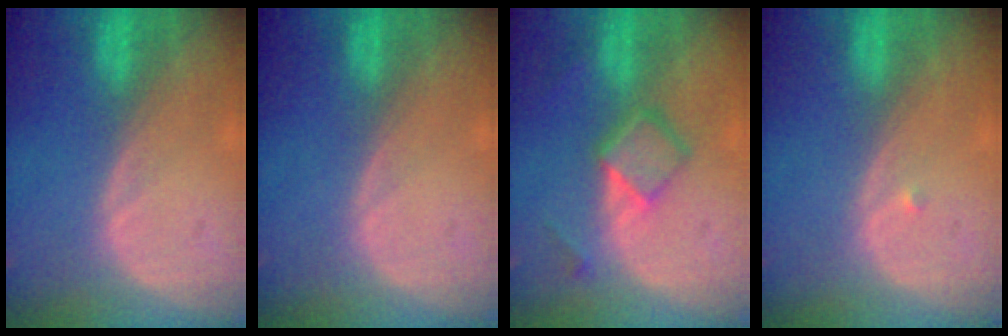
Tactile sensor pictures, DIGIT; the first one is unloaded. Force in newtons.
{"total": 0.0}
{"total": 5.0, "press": 4.6, "slide": 1.9}
{"total": 0.5, "press": 0.4, "slide": 0.3}